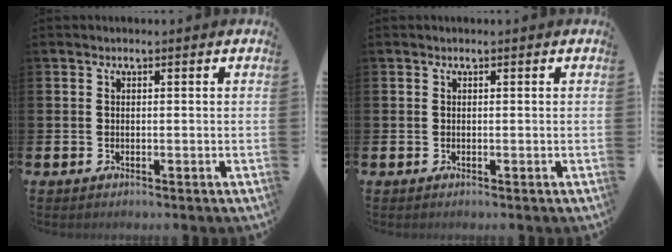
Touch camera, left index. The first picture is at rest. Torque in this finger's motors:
{"motor_torque": [0.11, 0.04, -0.03, -0.01]}